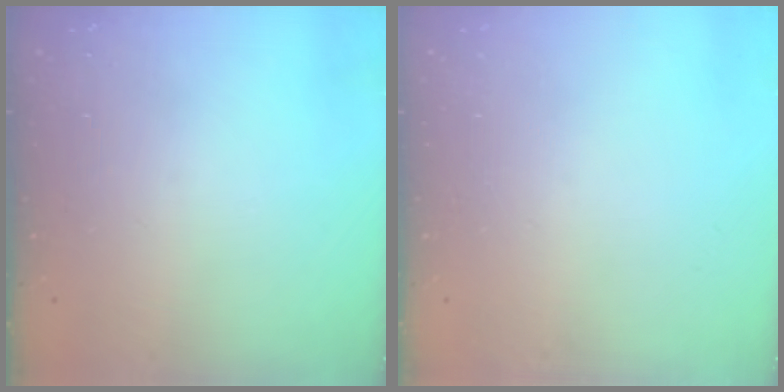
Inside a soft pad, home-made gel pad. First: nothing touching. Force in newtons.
{"total": 0.0}